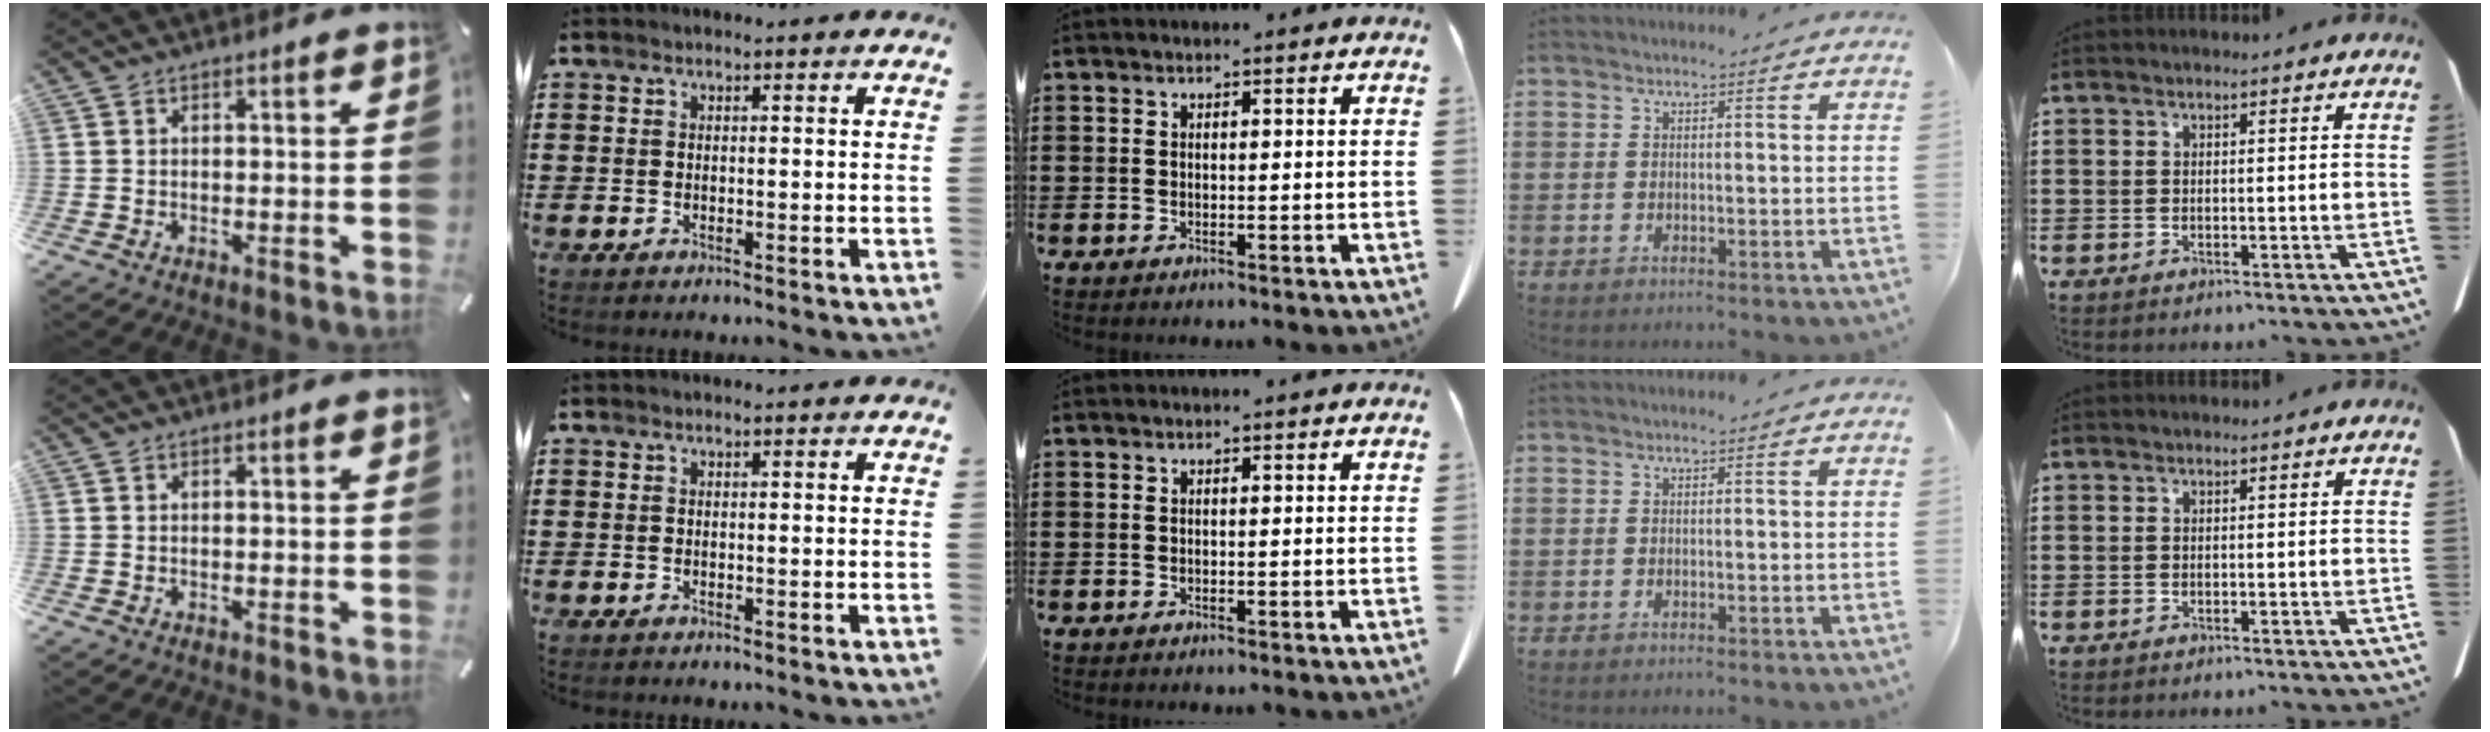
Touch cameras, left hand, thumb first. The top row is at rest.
{}